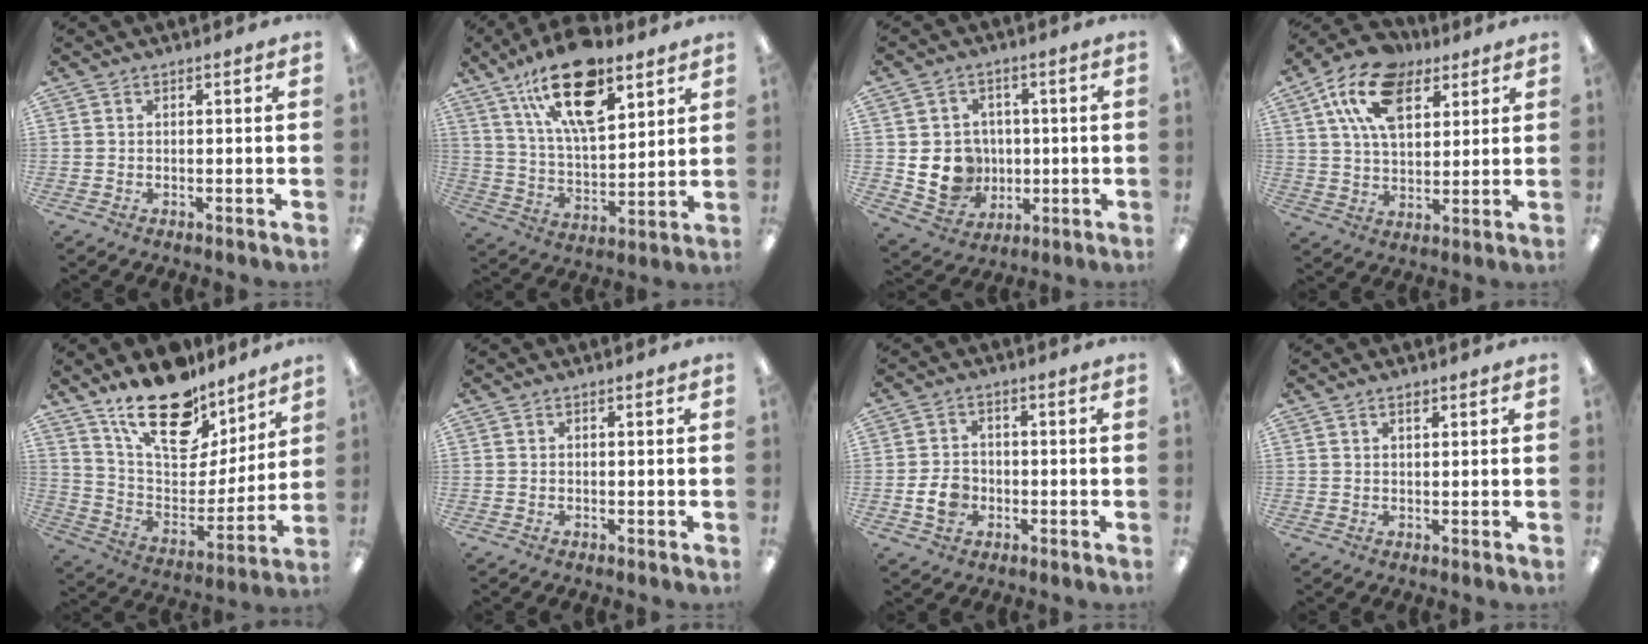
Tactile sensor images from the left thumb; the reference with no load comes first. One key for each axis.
{"total": 20.8, "fx": 12.5, "fy": 9.1, "fz": 13.9, "tx": -0.230, "ty": -0.056, "tz": 0.213}
{"total": 10.1, "fx": -0.6, "fy": 9.3, "fz": 3.9, "tx": -0.088, "ty": 0.009, "tz": -0.001}
{"total": 16.3, "fx": 8.2, "fy": 9.8, "fz": 10.1, "tx": -0.180, "ty": -0.010, "tz": 0.151}
{"total": 21.7, "fx": 15.7, "fy": 10.1, "fz": 11.0, "tx": -0.179, "ty": -0.106, "tz": 0.281}
{"total": 0.0}
{"total": 6.0, "fx": -1.6, "fy": 4.6, "fz": 3.6, "tx": -0.072, "ty": 0.009, "tz": -0.028}
{"total": 1.3, "fx": 1.0, "fy": 0.5, "fz": 0.8, "tx": -0.017, "ty": 0.000, "tz": 0.017}